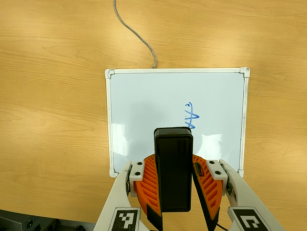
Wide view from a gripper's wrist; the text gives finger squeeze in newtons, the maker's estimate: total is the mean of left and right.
{"total": 8.2, "left": 8.6, "right": 7.9}